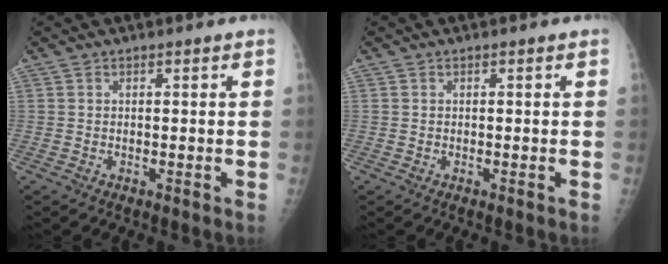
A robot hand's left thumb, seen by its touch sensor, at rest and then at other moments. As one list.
[{"total": 0.0}]